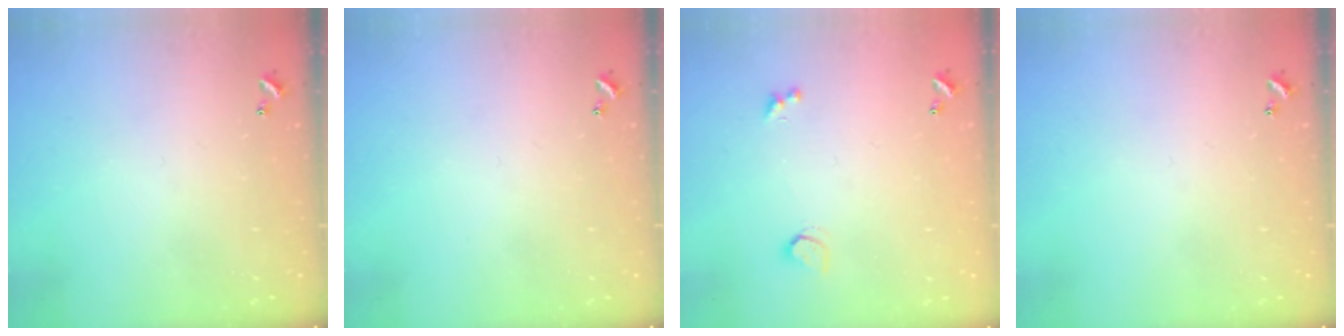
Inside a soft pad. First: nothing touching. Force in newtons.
{"total": 0.0}
{"total": 1.3, "press": 1.2, "slide": 0.4}
{"total": 0.0}